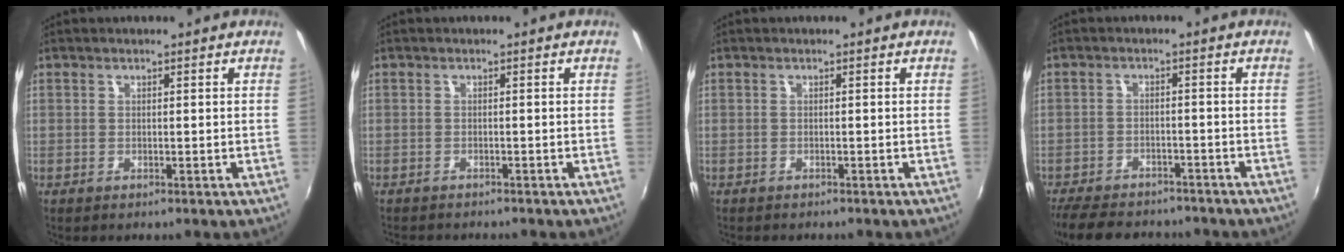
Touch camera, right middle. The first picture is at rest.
{"total": 2.5, "force": [-2.4, 0.4, 0.6], "torque": [-0.020, -0.014, -0.040]}
{"total": 0.8, "force": [-0.8, 0.0, 0.1], "torque": [-0.005, -0.006, -0.014]}
{"total": 13.8, "force": [-11.6, 5.3, 5.4], "torque": [-0.133, -0.006, -0.174]}